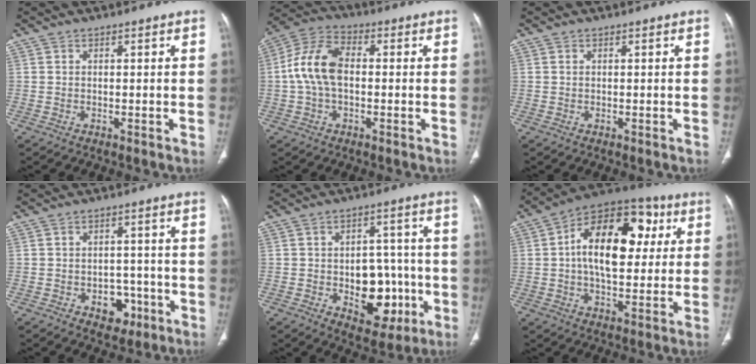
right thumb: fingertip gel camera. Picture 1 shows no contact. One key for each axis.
{"total": 10.8, "fx": -0.1, "fy": 6.3, "fz": 8.8, "tx": -0.185, "ty": 0.029, "tz": -0.010}
{"total": 0.0}
{"total": 5.8, "fx": -2.5, "fy": 4.3, "fz": 3.0, "tx": -0.010, "ty": 0.024, "tz": -0.027}
{"total": 13.0, "fx": -3.1, "fy": 8.6, "fz": 9.3, "tx": -0.079, "ty": 0.026, "tz": -0.031}
{"total": 20.0, "fx": 3.8, "fy": 11.3, "fz": 16.1, "tx": -0.220, "ty": 0.016, "tz": 0.045}